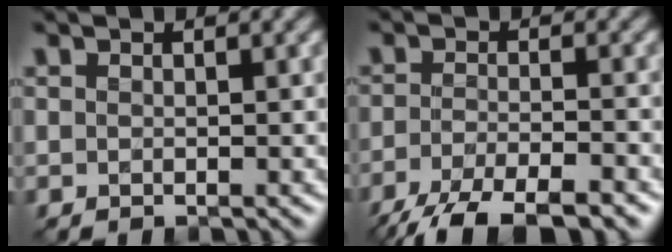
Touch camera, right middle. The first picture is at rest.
{"total": 7.0, "force": [-5.3, 1.5, 4.3], "torque": [-0.072, -0.010, -0.097]}